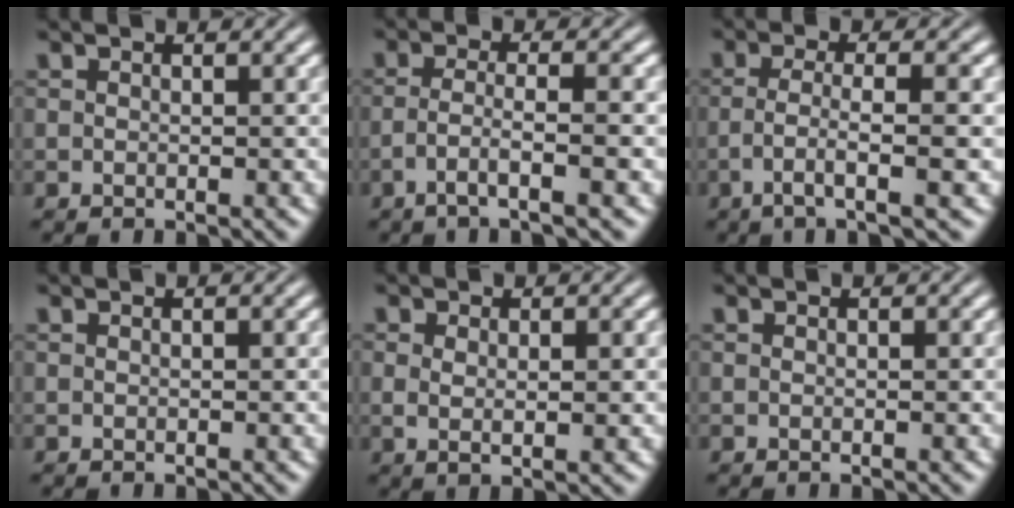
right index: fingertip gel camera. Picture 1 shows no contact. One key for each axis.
{"total": 3.2, "fx": -1.9, "fy": -0.7, "fz": 2.5, "tx": -0.050, "ty": -0.016, "tz": -0.023}
{"total": 3.7, "fx": -1.5, "fy": -0.5, "fz": 3.4, "tx": -0.067, "ty": -0.019, "tz": -0.016}
{"total": 0.0}
{"total": 1.5, "fx": 0.4, "fy": 0.0, "fz": 1.4, "tx": -0.027, "ty": -0.013, "tz": 0.016}
{"total": 0.0}